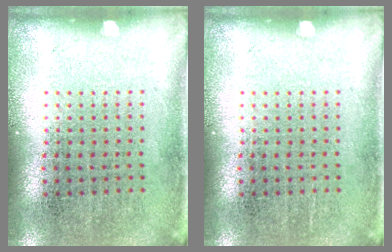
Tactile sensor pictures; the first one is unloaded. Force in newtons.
{"total": 0.0}